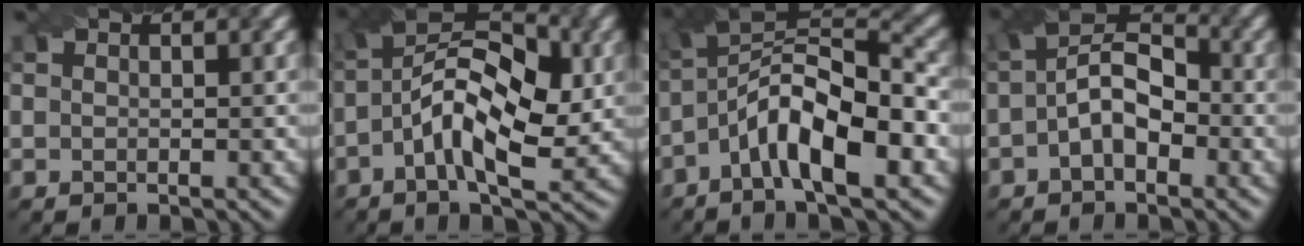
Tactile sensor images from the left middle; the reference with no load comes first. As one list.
[{"total": 9.3, "force": [-0.7, 4.4, 8.1], "torque": [-0.145, 0.019, -0.020]}, {"total": 8.7, "force": [-2.8, 2.7, 7.8], "torque": [-0.134, 0.023, -0.062]}, {"total": 5.2, "force": [-0.7, 3.0, 4.2], "torque": [-0.073, 0.012, -0.019]}]